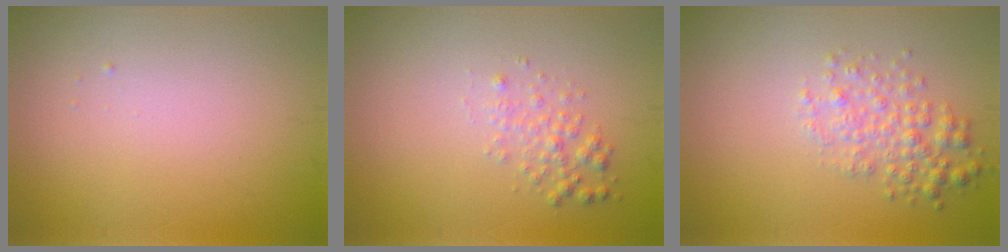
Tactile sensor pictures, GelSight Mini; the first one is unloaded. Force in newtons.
{"total": 1.7, "press": 1.7, "slide": 0.0}
{"total": 2.8, "press": 2.8, "slide": 0.1}